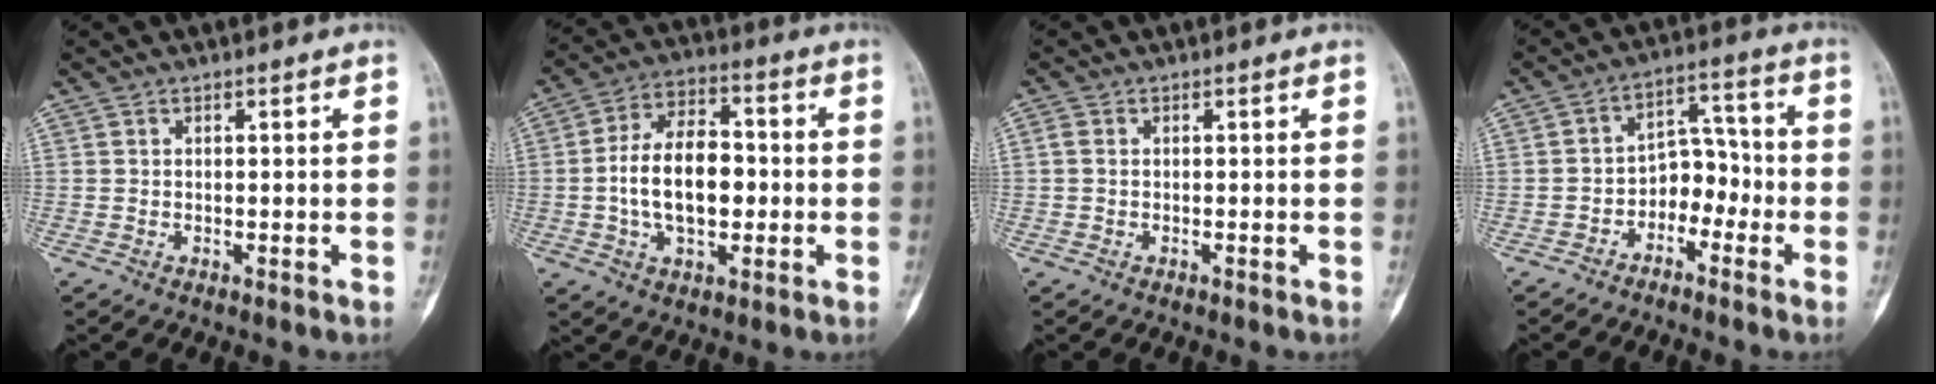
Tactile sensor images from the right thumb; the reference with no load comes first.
{"total": 14.0, "force": [-1.1, 8.2, 11.3], "torque": [-0.182, 0.023, -0.021]}
{"total": 1.0, "force": [0.0, 0.8, 0.7], "torque": [-0.012, 0.000, -0.002]}
{"total": 7.3, "force": [-3.2, 5.2, 4.0], "torque": [-0.030, 0.047, -0.063]}